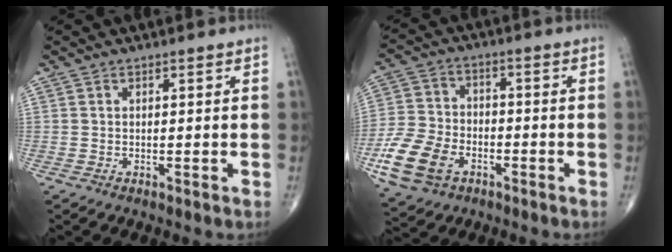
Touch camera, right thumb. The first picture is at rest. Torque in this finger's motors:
{"motor_torque": [2.57, 2.44, 1.22, -0.57, 0.15]}